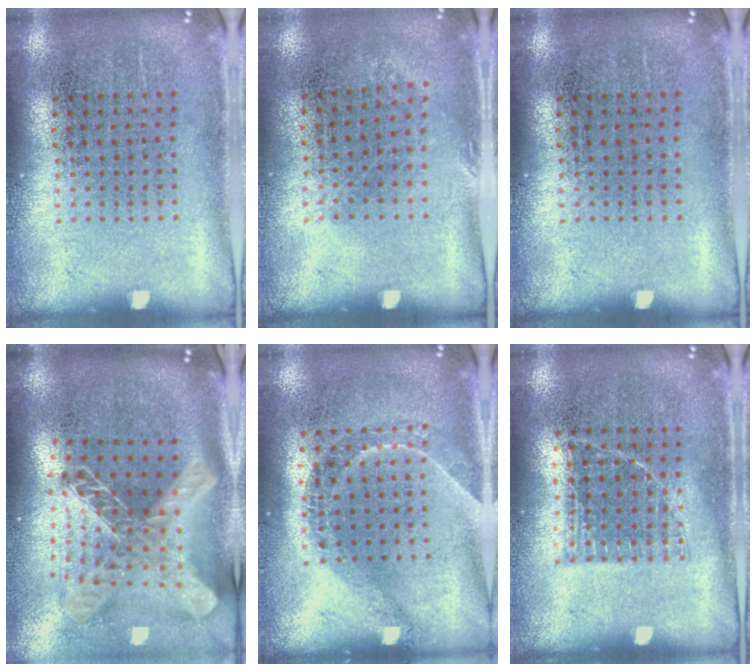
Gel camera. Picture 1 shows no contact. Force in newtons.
{"total": 0.8, "press": 0.6, "slide": 0.5}
{"total": 0.0}
{"total": 2.9, "press": 2.0, "slide": 2.0}
{"total": 1.5, "press": 1.3, "slide": 0.9}
{"total": 0.8, "press": 0.7, "slide": 0.3}